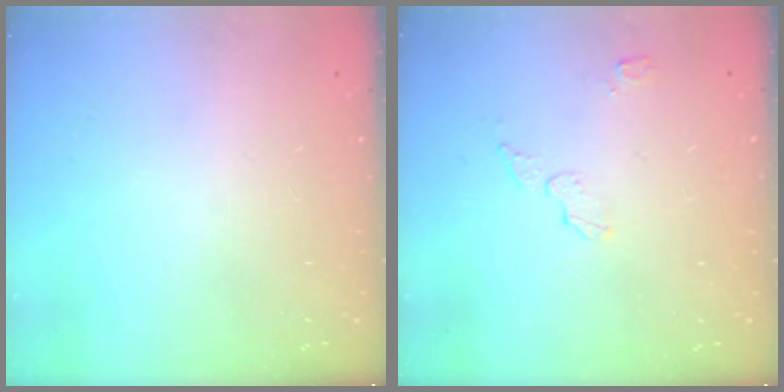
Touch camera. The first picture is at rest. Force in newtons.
{"total": 4.1, "press": 4.0, "slide": 0.5}